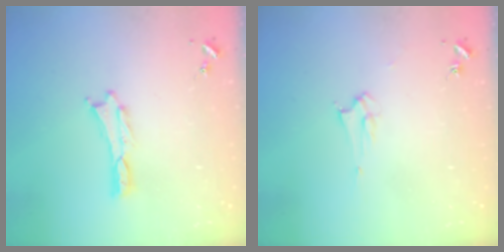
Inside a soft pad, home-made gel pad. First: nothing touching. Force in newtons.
{"total": 2.1, "press": 2.1, "slide": 0.2}